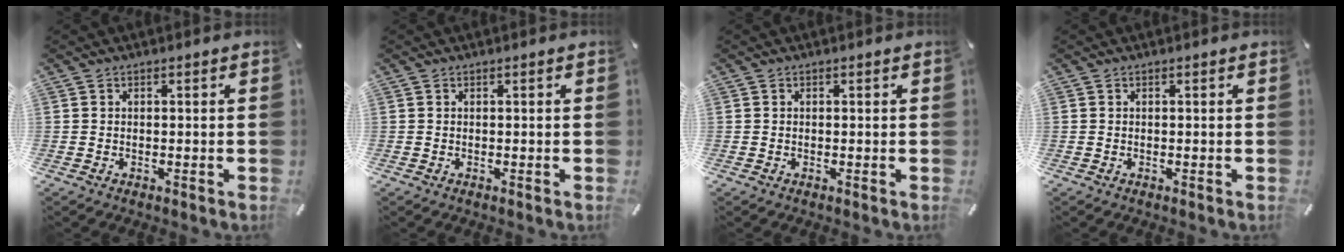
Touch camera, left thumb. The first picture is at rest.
{"total": 0.0}
{"total": 0.0}
{"total": 0.0}